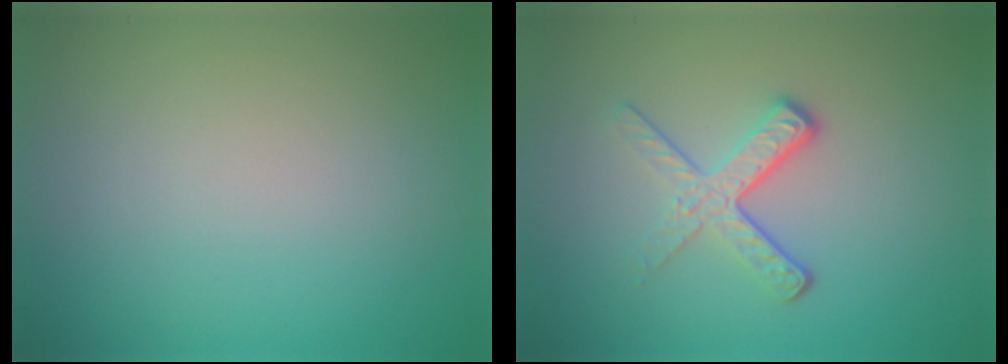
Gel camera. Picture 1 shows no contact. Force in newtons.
{"total": 3.6, "press": 2.2, "slide": 2.8}